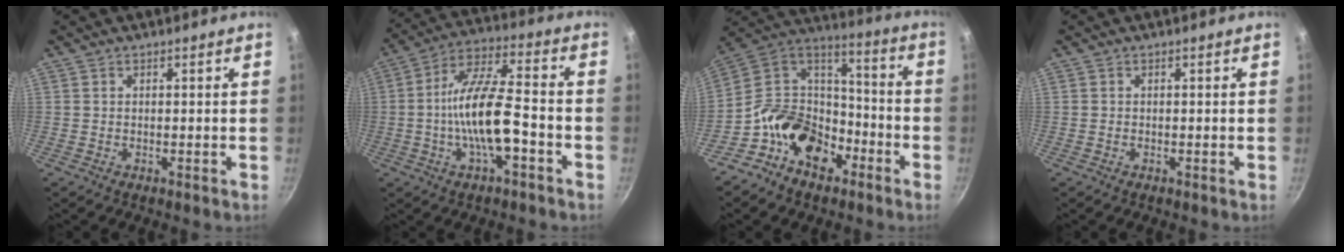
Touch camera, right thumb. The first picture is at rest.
{"total": 14.3, "force": [-3.8, 5.0, 12.9], "torque": [-0.232, 0.036, -0.079]}
{"total": 17.6, "force": [-9.0, 12.3, 8.8], "torque": [-0.108, 0.088, -0.175]}
{"total": 0.0}